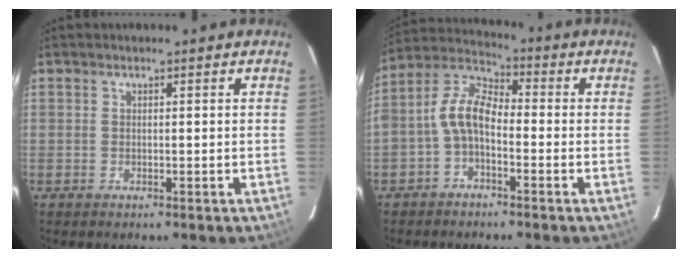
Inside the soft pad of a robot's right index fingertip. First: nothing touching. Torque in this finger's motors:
{"motor_torque": [0.62, -0.30, 0.42, 0.16]}